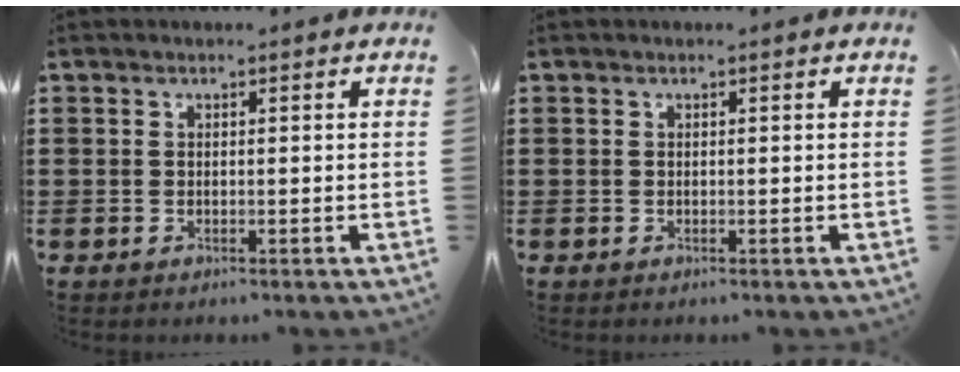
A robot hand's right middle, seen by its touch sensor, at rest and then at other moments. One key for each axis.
{"total": 0.0}